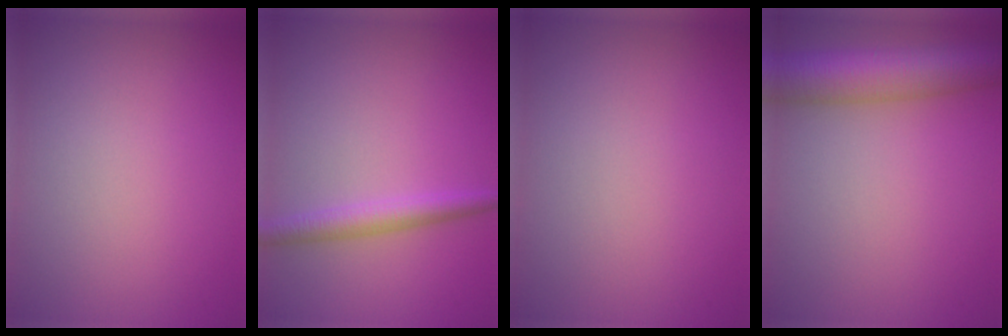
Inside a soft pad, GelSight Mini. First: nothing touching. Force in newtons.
{"total": 2.4, "press": 2.4, "slide": 0.1}
{"total": 0.0}
{"total": 7.9, "press": 7.9, "slide": 0.4}